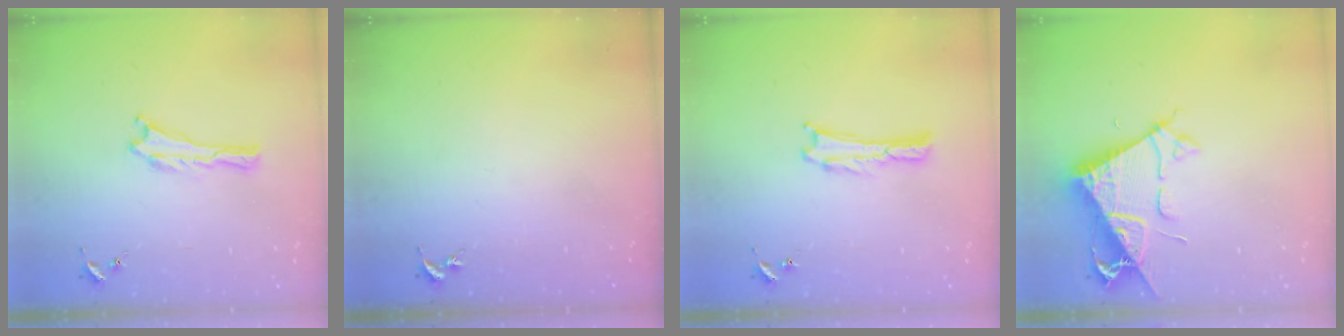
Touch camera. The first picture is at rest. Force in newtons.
{"total": 0.0}
{"total": 0.0}
{"total": 7.7, "press": 7.7, "slide": 0.8}